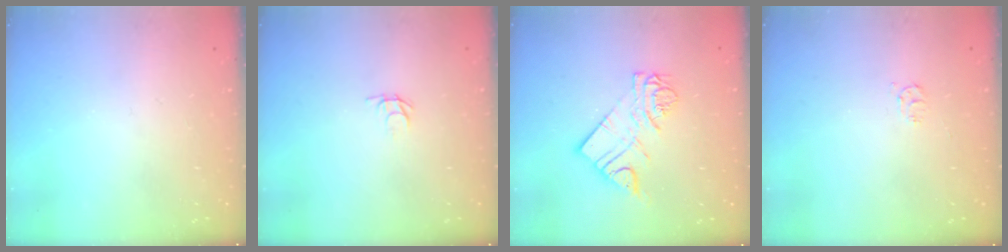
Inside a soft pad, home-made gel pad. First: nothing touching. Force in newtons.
{"total": 2.5, "press": 2.5, "slide": 0.3}
{"total": 9.7, "press": 9.6, "slide": 0.9}
{"total": 4.0, "press": 3.9, "slide": 0.4}